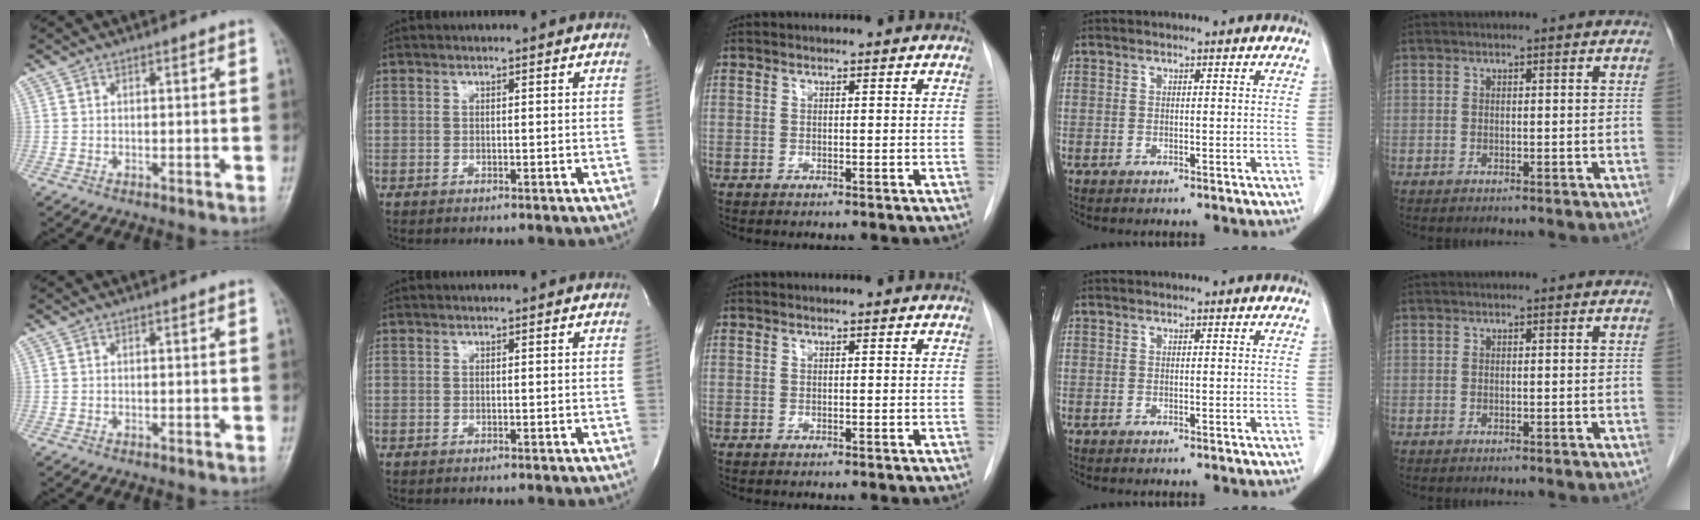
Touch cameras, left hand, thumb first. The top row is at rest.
{}